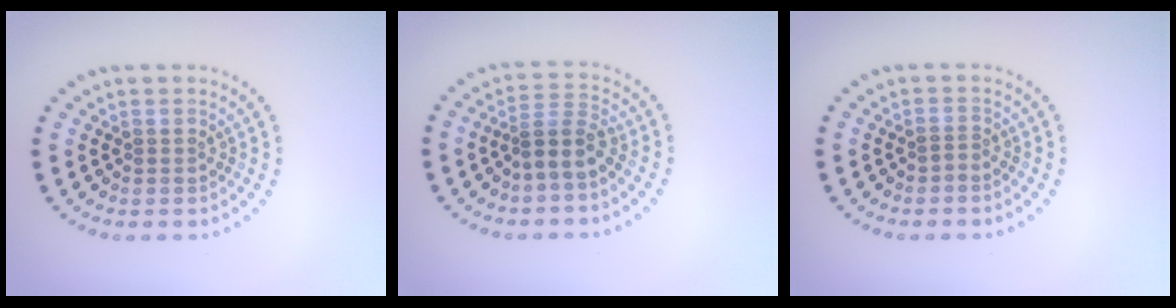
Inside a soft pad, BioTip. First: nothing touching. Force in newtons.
{"total": 2.8, "press": 2.2, "slide": 1.7}
{"total": 0.5, "press": 0.1, "slide": 0.5}